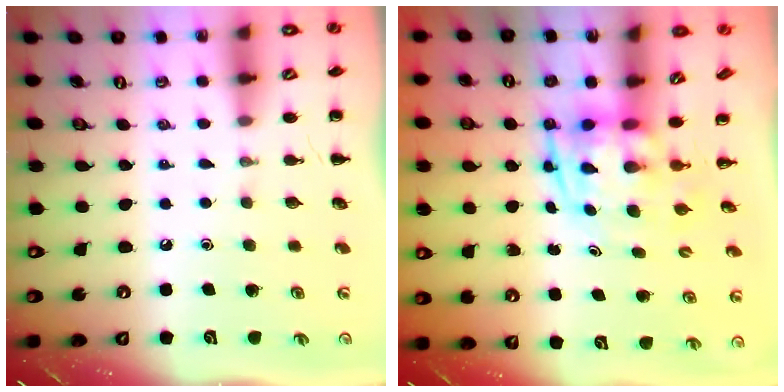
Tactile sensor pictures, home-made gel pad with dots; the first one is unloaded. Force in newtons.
{"total": 3.5, "press": 3.4, "slide": 0.9}